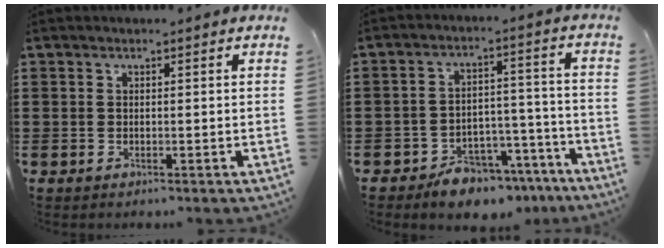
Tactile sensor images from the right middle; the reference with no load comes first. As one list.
[{"total": 6.4, "force": [-6.0, 1.9, 1.3], "torque": [-0.019, 0.025, -0.114]}]